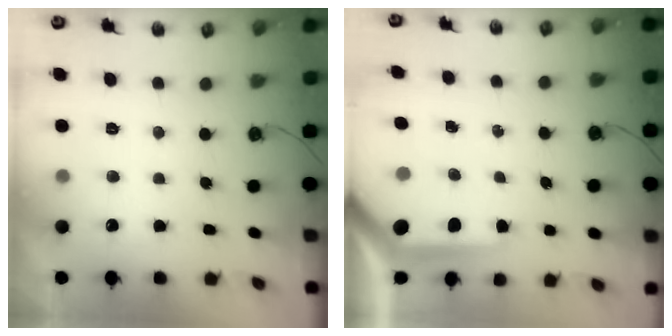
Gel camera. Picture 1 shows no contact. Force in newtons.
{"total": 8.2, "press": 8.1, "slide": 0.7}